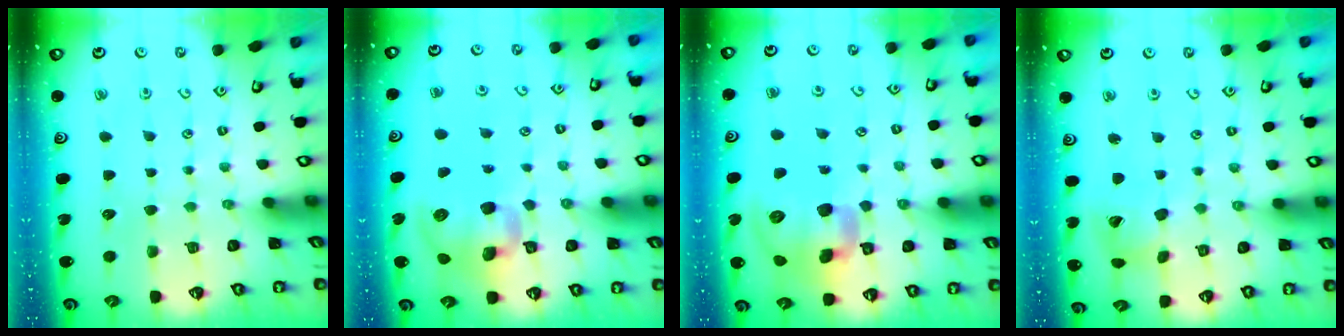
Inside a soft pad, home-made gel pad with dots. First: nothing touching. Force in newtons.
{"total": 11.6, "press": 11.5, "slide": 1.9}
{"total": 17.3, "press": 17.1, "slide": 2.7}
{"total": 10.8, "press": 10.7, "slide": 1.5}